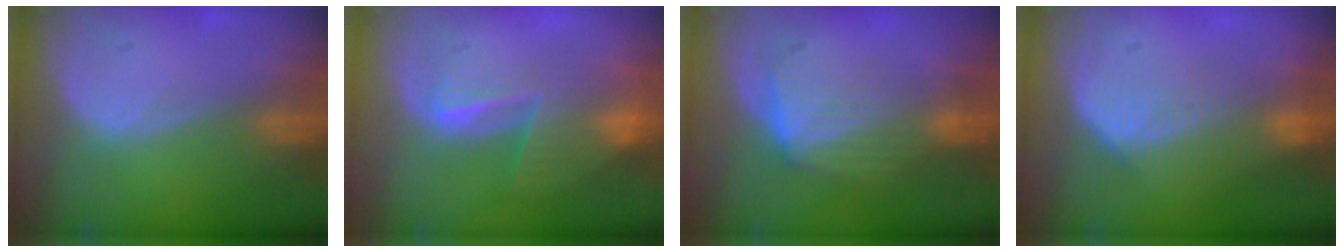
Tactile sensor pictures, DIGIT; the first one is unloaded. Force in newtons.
{"total": 8.3, "press": 7.2, "slide": 4.3}
{"total": 7.1, "press": 6.5, "slide": 2.9}
{"total": 7.2, "press": 6.7, "slide": 2.7}